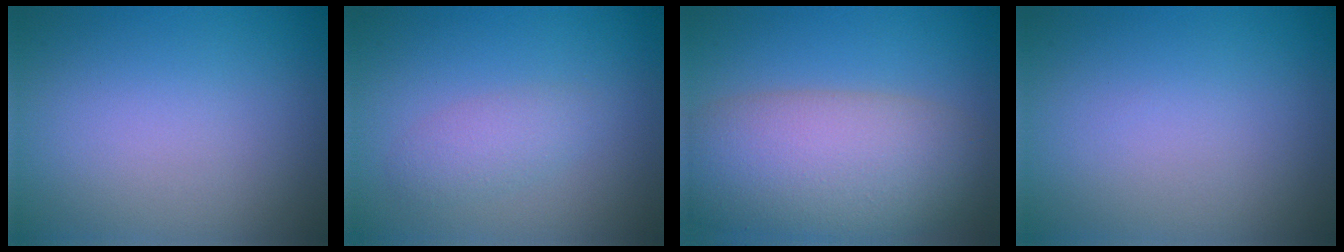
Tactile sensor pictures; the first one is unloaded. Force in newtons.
{"total": 1.9, "press": 1.9, "slide": 0.1}
{"total": 9.8, "press": 9.8, "slide": 0.6}
{"total": 0.0}